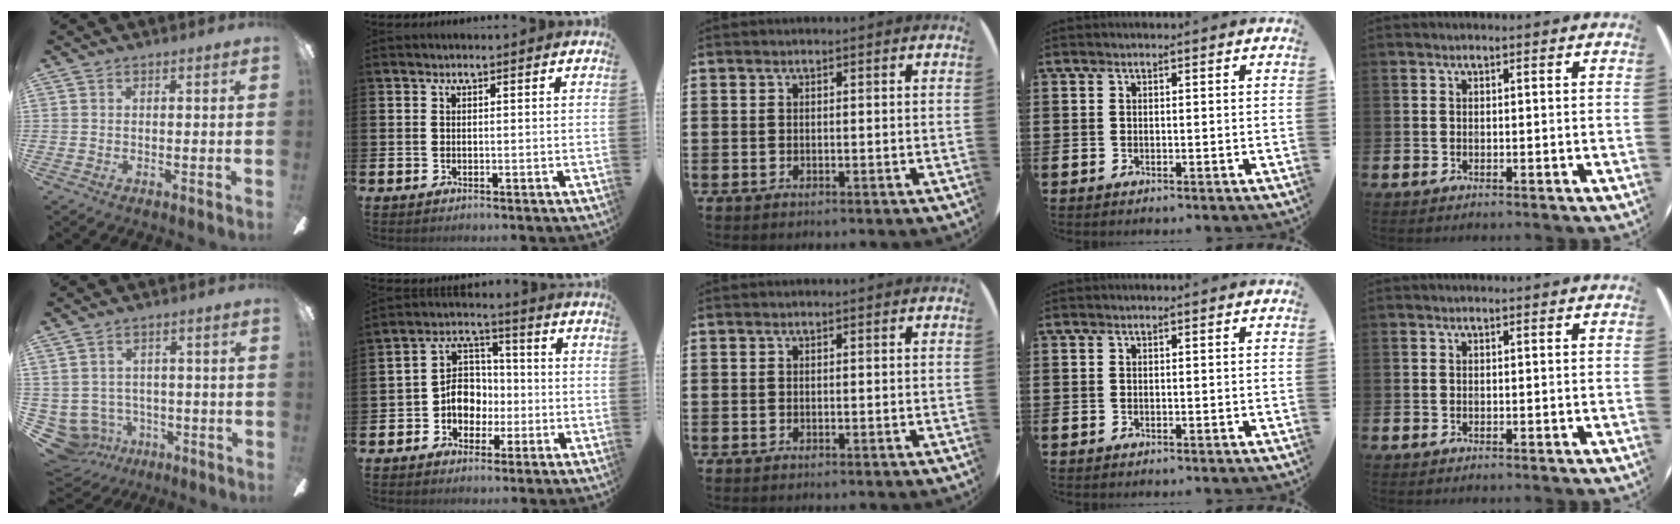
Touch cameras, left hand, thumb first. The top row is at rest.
{"thumb": {"total": 6.1, "force": [-2.1, 5.4, 1.8], "torque": [-0.084, 0.003, -0.039]}, "index": {"total": 6.1, "force": [-1.0, 5.4, 2.7], "torque": [-0.059, 0.010, -0.023]}}